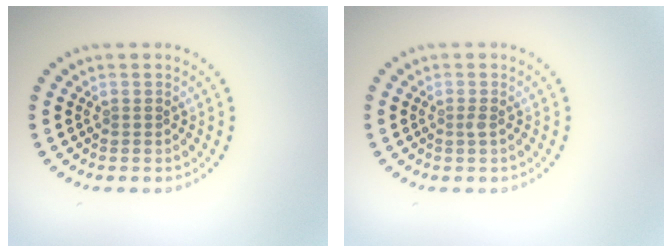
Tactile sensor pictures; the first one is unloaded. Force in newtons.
{"total": 0.6, "press": 0.4, "slide": 0.4}